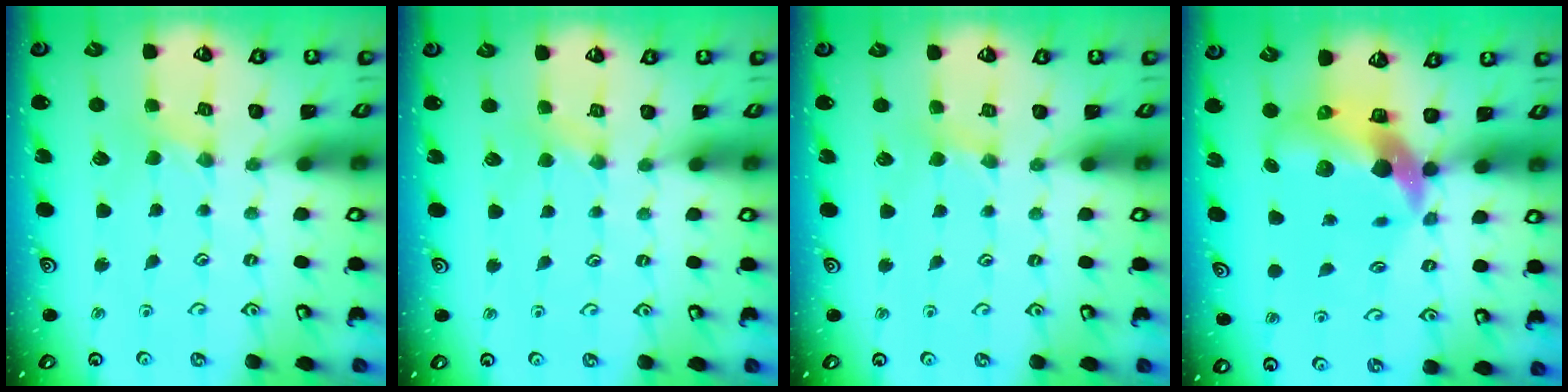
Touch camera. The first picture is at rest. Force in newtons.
{"total": 2.1, "press": 2.1, "slide": 0.5}
{"total": 2.6, "press": 2.6, "slide": 0.4}
{"total": 11.0, "press": 10.8, "slide": 1.6}